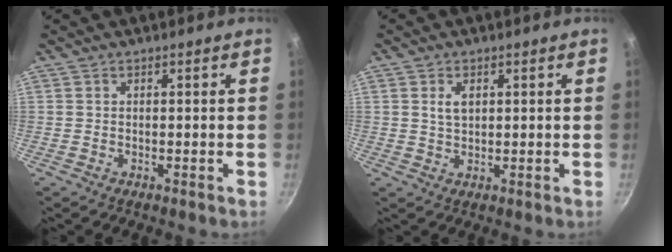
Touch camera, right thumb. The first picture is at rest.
{"total": 3.0, "force": [0.9, 1.8, 2.2], "torque": [-0.033, -0.002, 0.019]}